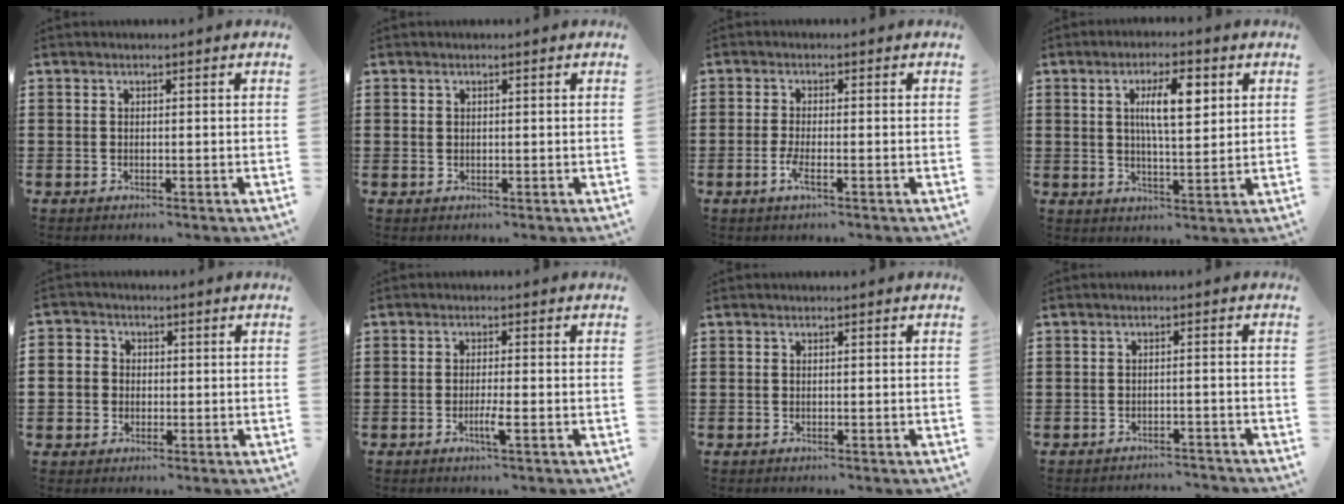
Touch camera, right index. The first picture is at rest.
{"total": 0.7, "force": [0.2, 0.6, 0.2], "torque": [-0.005, 0.003, 0.005]}
{"total": 2.8, "force": [-1.4, 0.4, 2.4], "torque": [-0.063, -0.009, -0.032]}
{"total": 7.3, "force": [2.3, 2.2, 6.6], "torque": [-0.117, 0.003, 0.033]}
{"total": 3.5, "force": [-0.6, 3.4, 0.6], "torque": [-0.033, 0.007, -0.017]}
{"total": 2.9, "force": [-1.2, 0.2, 2.6], "torque": [-0.045, -0.001, -0.021]}
{"total": 0.0}
{"total": 1.9, "force": [-1.9, -0.1, 0.2], "torque": [-0.007, 0.000, -0.041]}